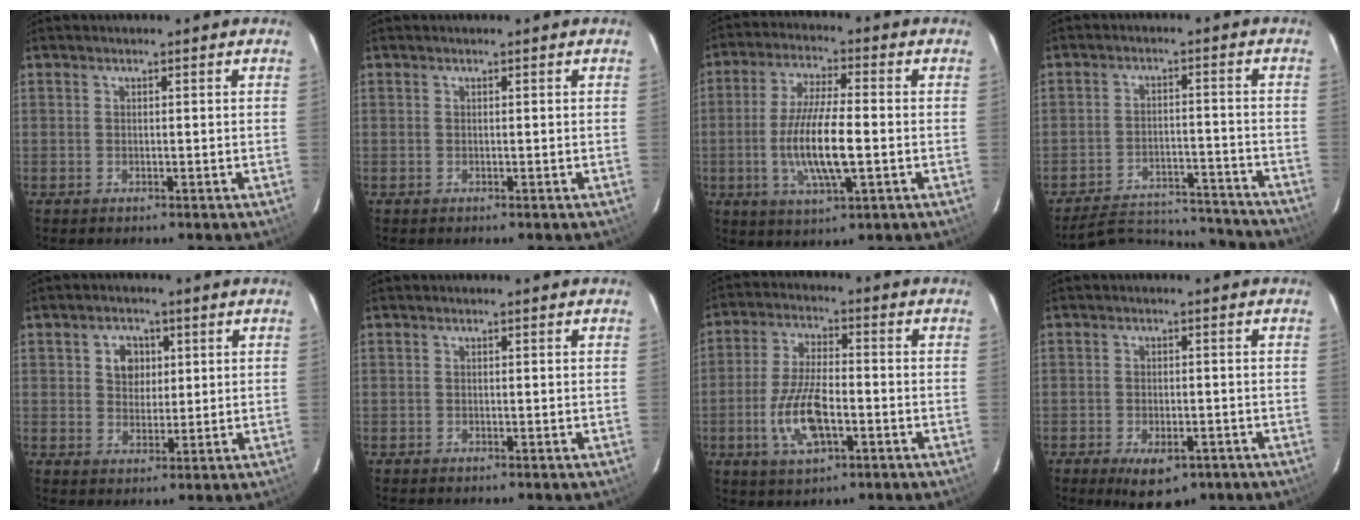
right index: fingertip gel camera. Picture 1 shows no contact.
{"total": 0.0}
{"total": 11.8, "force": [-2.2, 2.6, 11.3], "torque": [-0.221, -0.008, -0.041]}
{"total": 17.9, "force": [-16.8, 4.5, 4.0], "torque": [-0.086, 0.028, -0.221]}
{"total": 4.9, "force": [1.5, 4.1, 2.2], "torque": [-0.032, 0.012, 0.030]}
{"total": 0.0}
{"total": 10.9, "force": [-3.5, 4.3, 9.4], "torque": [-0.196, -0.003, -0.063]}
{"total": 7.3, "force": [-4.3, 3.6, 4.7], "torque": [-0.091, -0.013, -0.058]}